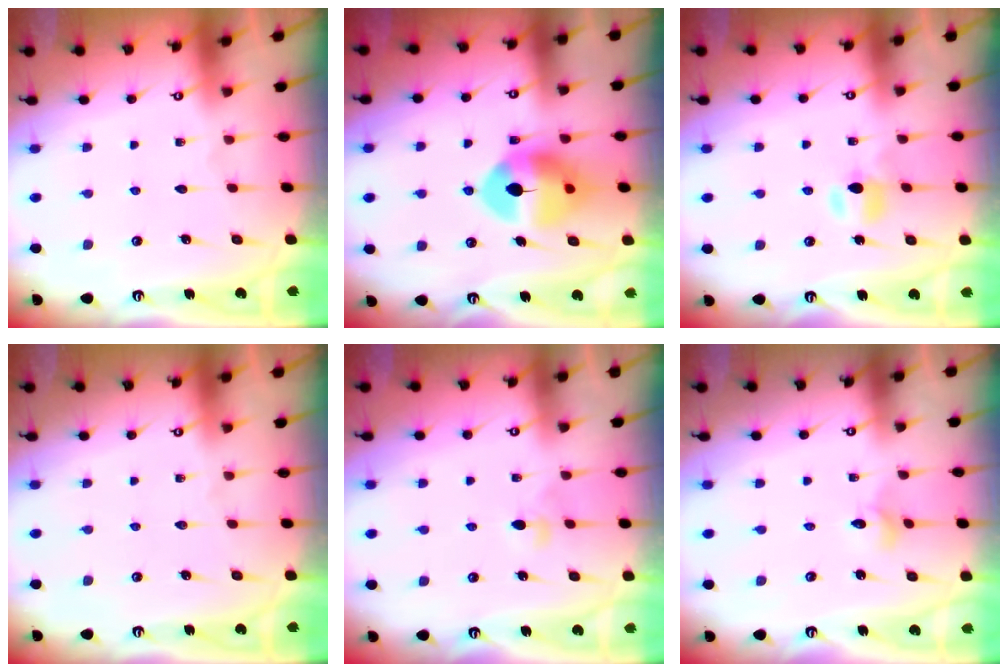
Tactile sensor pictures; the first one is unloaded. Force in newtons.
{"total": 11.3, "press": 11.2, "slide": 1.7}
{"total": 5.8, "press": 5.8, "slide": 0.6}
{"total": 0.0}
{"total": 3.3, "press": 3.2, "slide": 0.9}
{"total": 2.8, "press": 2.8, "slide": 0.3}